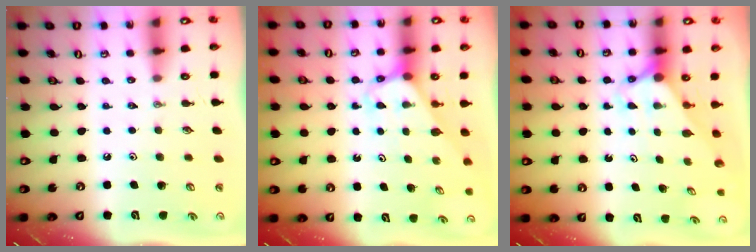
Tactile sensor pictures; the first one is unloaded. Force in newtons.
{"total": 3.2, "press": 3.2, "slide": 0.2}
{"total": 2.9, "press": 2.9, "slide": 0.0}